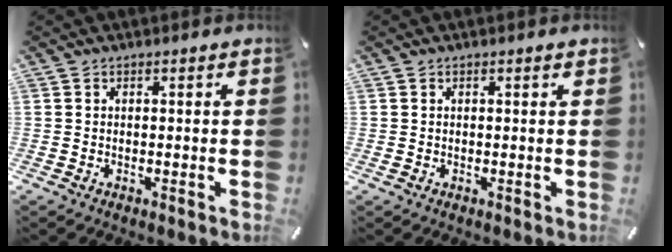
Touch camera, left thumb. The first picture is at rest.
{"total": 0.8, "force": [0.3, 0.2, 0.7], "torque": [-0.013, 0.002, 0.005]}